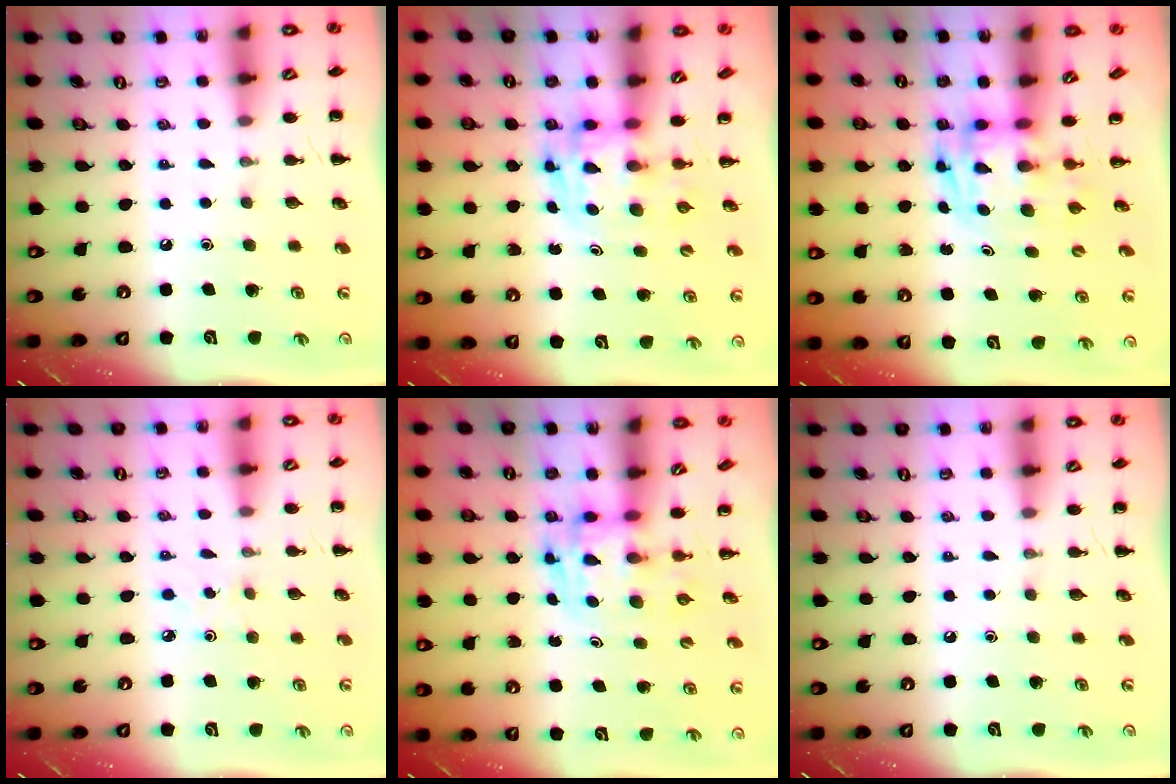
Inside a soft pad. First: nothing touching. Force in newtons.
{"total": 3.5, "press": 3.5, "slide": 0.6}
{"total": 2.8, "press": 2.8, "slide": 0.5}
{"total": 1.5, "press": 1.4, "slide": 0.6}
{"total": 3.5, "press": 3.5, "slide": 0.6}
{"total": 0.0}